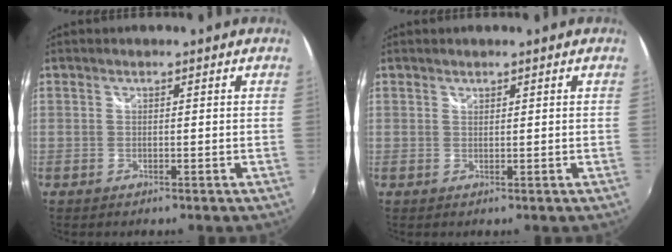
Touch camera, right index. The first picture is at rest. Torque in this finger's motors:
{"motor_torque": [0.05, 0.06, -0.05, 0.00]}